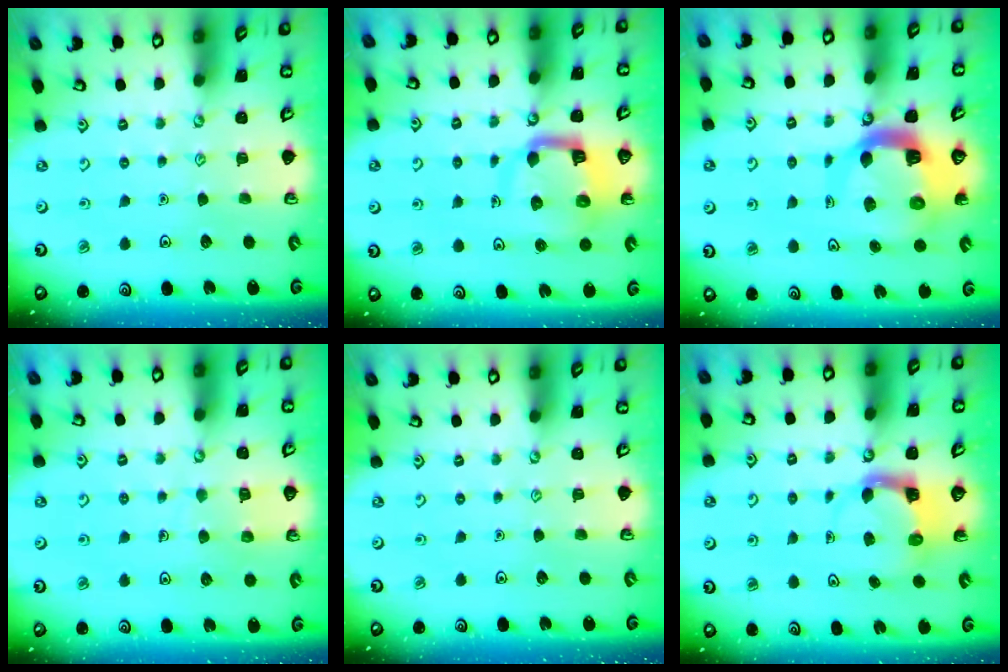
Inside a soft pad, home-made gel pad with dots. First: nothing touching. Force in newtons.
{"total": 9.0, "press": 9.0, "slide": 1.1}
{"total": 11.1, "press": 11.0, "slide": 1.5}
{"total": 5.6, "press": 5.6, "slide": 0.5}
{"total": 0.0}
{"total": 3.9, "press": 3.9, "slide": 0.4}